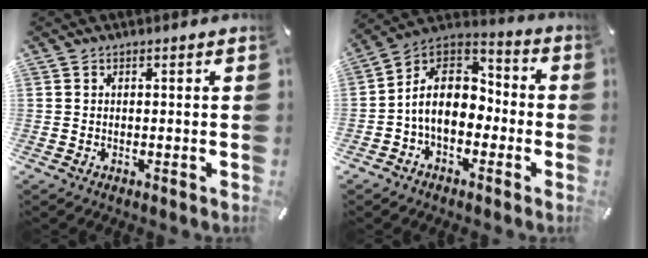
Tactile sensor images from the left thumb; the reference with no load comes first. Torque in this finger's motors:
{"motor_torque": [1.81, 3.10, 0.85, -0.48, 0.29]}